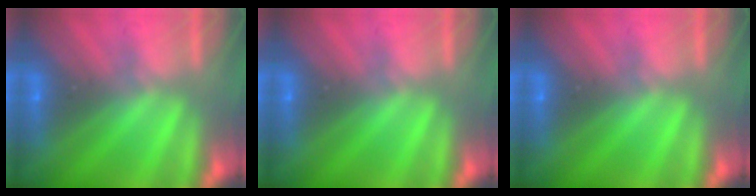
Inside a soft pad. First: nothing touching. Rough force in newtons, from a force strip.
{"total": 0.0}
{"total": 0.0}